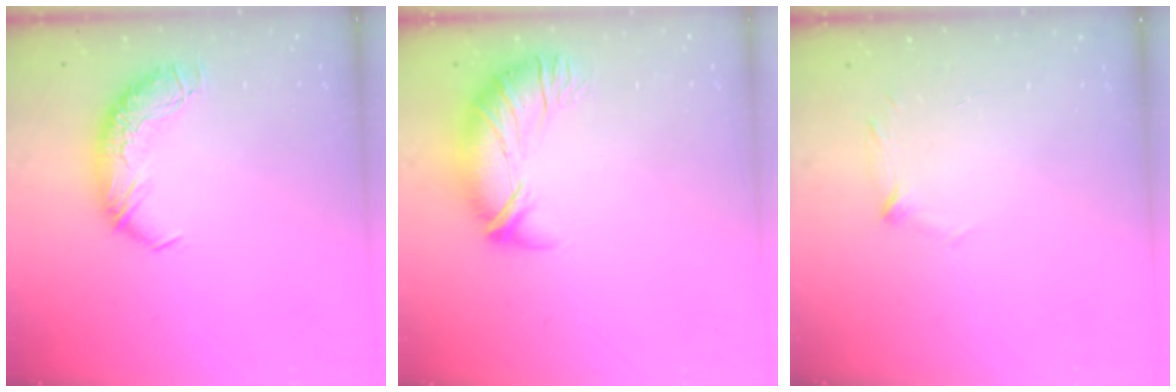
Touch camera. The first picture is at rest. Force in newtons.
{"total": 3.3, "press": 2.4, "slide": 2.3}
{"total": 6.5, "press": 6.4, "slide": 1.2}